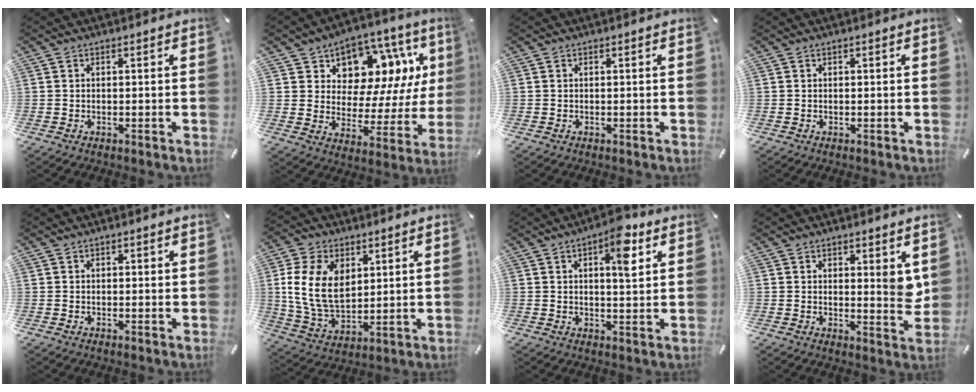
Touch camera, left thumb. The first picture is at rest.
{"total": 9.9, "force": [5.8, 7.3, 3.4], "torque": [-0.045, -0.072, 0.101]}
{"total": 0.0}
{"total": 0.0}
{"total": 0.6, "force": [0.3, 0.5, 0.2], "torque": [-0.004, 0.003, 0.005]}
{"total": 13.6, "force": [3.3, 9.7, 8.9], "torque": [-0.202, -0.003, 0.060]}
{"total": 8.5, "force": [3.9, 3.2, 6.8], "torque": [-0.093, -0.014, 0.057]}
{"total": 5.3, "force": [2.9, 2.0, 4.0], "torque": [-0.042, -0.027, 0.045]}